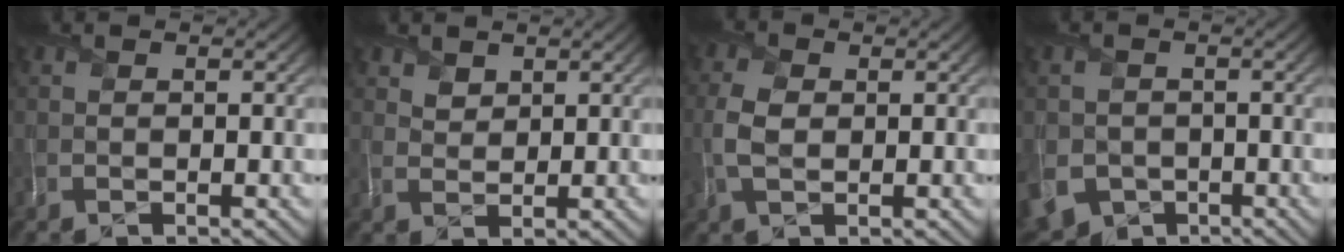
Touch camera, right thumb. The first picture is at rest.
{"total": 2.2, "force": [1.9, 1.0, 0.3], "torque": [-0.008, 0.003, 0.039]}
{"total": 3.9, "force": [0.2, 2.5, 2.9], "torque": [-0.080, 0.003, -0.001]}
{"total": 8.7, "force": [-3.6, 7.3, 3.2], "torque": [-0.076, -0.046, -0.067]}